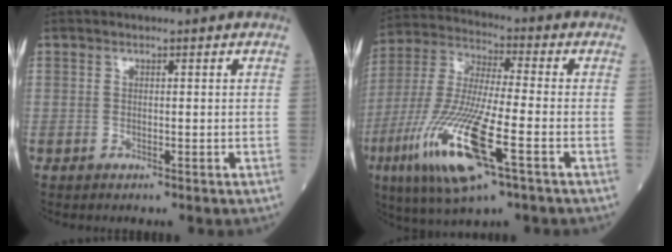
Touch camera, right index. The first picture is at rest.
{"total": 17.9, "force": [-7.0, 2.6, 16.2], "torque": [-0.356, -0.030, -0.128]}